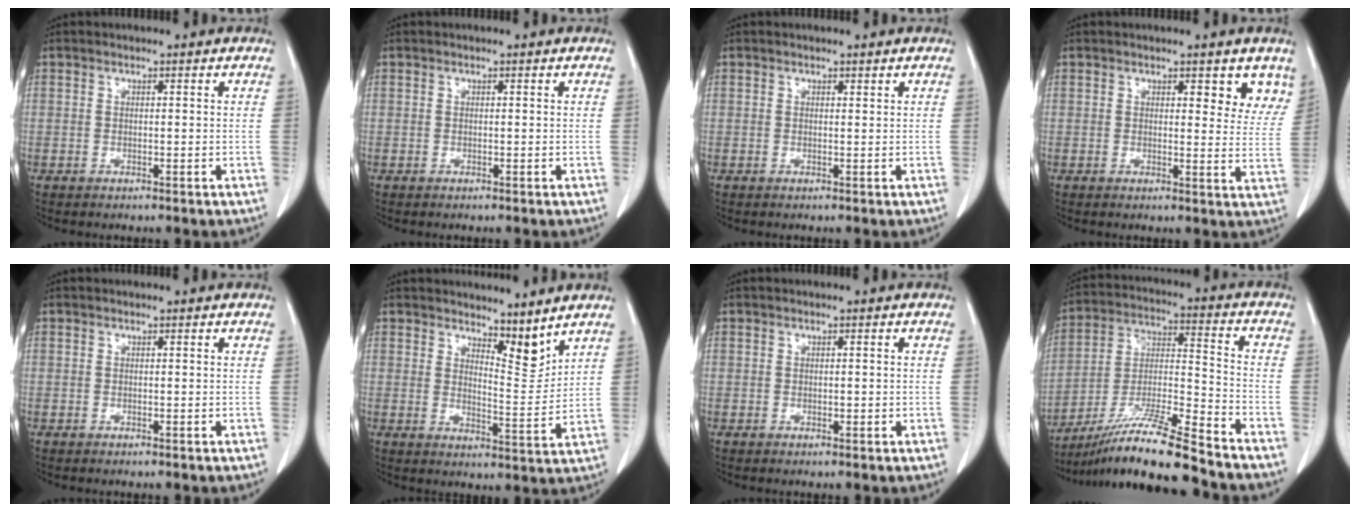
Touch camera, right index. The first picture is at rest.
{"total": 0.0}
{"total": 0.0}
{"total": 5.6, "force": [4.1, 2.2, 3.1], "torque": [-0.012, -0.018, 0.034]}
{"total": 0.0}
{"total": 5.5, "force": [4.8, 1.1, 2.4], "torque": [-0.034, -0.016, 0.083]}
{"total": 0.6, "force": [0.0, 0.4, 0.4], "torque": [-0.004, 0.001, 0.003]}
{"total": 14.9, "force": [-12.7, -1.0, 7.9], "torque": [-0.145, -0.012, -0.229]}